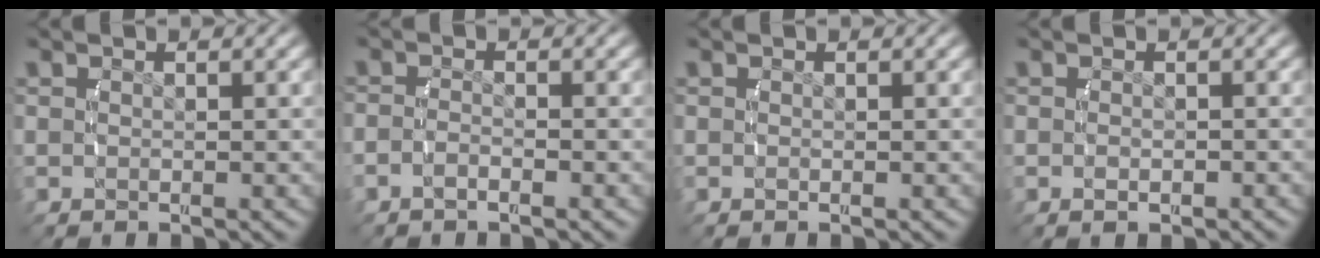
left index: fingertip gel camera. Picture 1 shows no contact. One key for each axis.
{"total": 1.7, "fx": -1.3, "fy": 0.7, "fz": 0.9, "tx": -0.027, "ty": -0.003, "tz": -0.026}
{"total": 0.0}
{"total": 1.0, "fx": -0.6, "fy": 0.4, "fz": 0.6, "tx": -0.017, "ty": -0.003, "tz": -0.007}